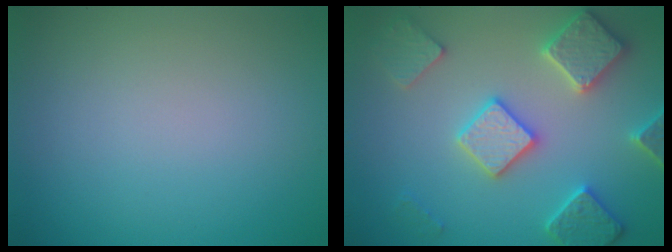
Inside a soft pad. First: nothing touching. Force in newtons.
{"total": 5.7, "press": 5.6, "slide": 1.3}